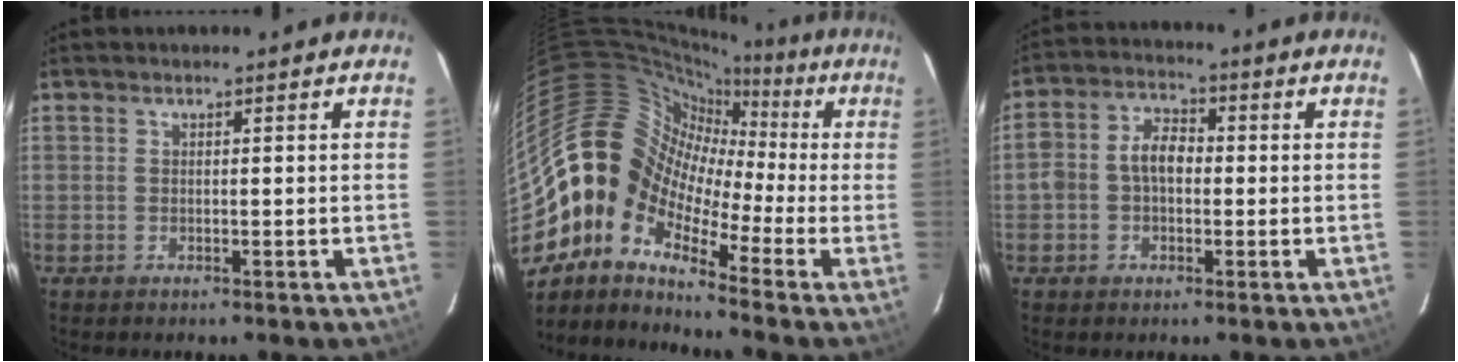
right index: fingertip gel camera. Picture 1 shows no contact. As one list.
[{"total": 13.0, "force": [-3.7, 9.7, 7.7], "torque": [-0.125, 0.015, -0.102]}, {"total": 6.3, "force": [-0.6, 4.5, 4.4], "torque": [-0.084, 0.021, -0.010]}]